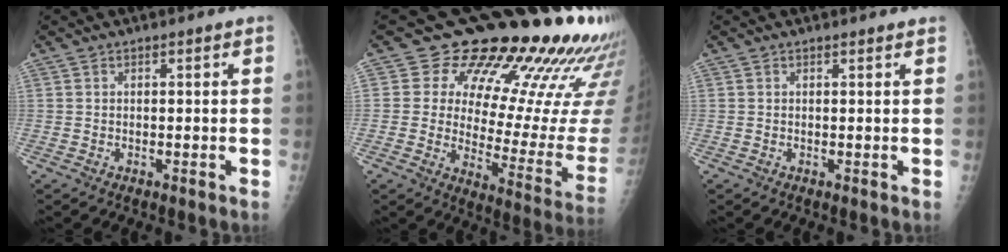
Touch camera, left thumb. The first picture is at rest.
{"total": 23.0, "force": [18.7, 7.5, 11.0], "torque": [-0.100, -0.151, 0.234]}
{"total": 0.6, "force": [0.6, 0.0, 0.1], "torque": [-0.005, -0.001, 0.008]}